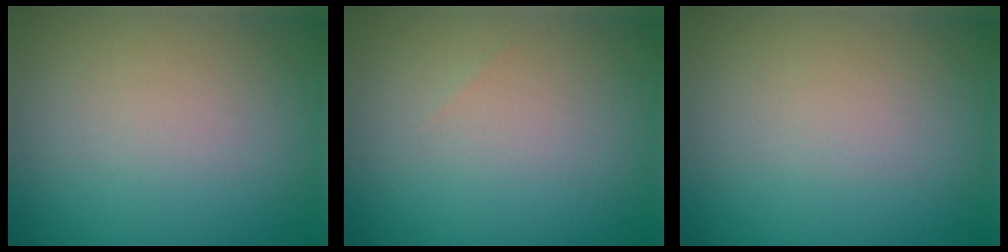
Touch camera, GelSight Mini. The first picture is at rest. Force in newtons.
{"total": 0.0}
{"total": 0.0}